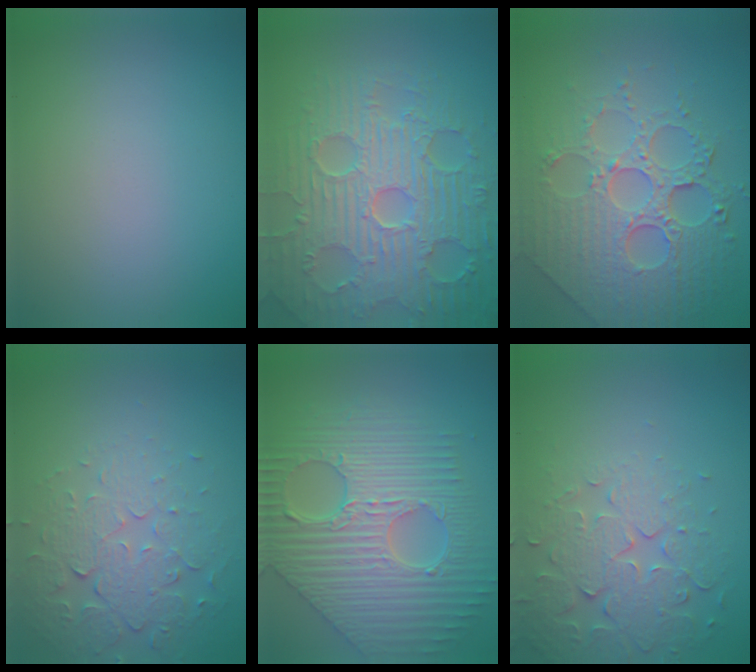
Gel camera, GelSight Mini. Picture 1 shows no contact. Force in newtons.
{"total": 9.3, "press": 6.8, "slide": 6.3}
{"total": 8.1, "press": 6.0, "slide": 5.4}
{"total": 5.4, "press": 3.7, "slide": 3.9}
{"total": 9.6, "press": 6.9, "slide": 6.7}
{"total": 5.0, "press": 4.1, "slide": 2.9}